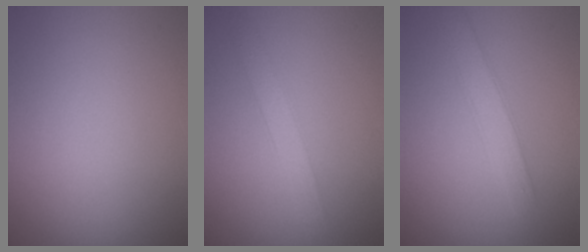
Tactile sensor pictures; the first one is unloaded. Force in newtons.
{"total": 2.1, "press": 2.1, "slide": 0.1}
{"total": 2.4, "press": 2.4, "slide": 0.1}